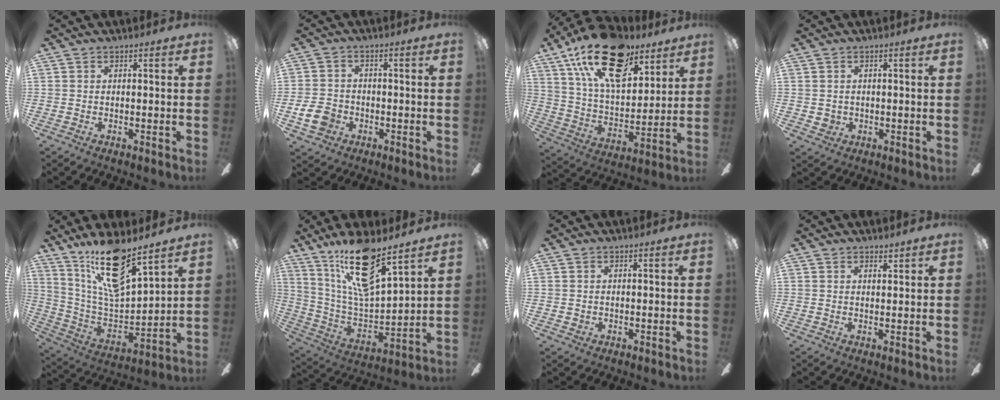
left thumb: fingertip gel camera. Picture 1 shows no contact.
{"total": 6.7, "force": [-2.5, 5.4, 3.2], "torque": [-0.070, 0.014, -0.046]}
{"total": 23.4, "force": [14.3, 11.6, 14.5], "torque": [-0.256, -0.071, 0.253]}
{"total": 2.0, "force": [0.1, 1.9, 0.5], "torque": [-0.011, 0.004, 0.001]}
{"total": 18.6, "force": [13.3, 5.6, 11.7], "torque": [-0.216, -0.087, 0.227]}
{"total": 19.2, "force": [13.4, 5.8, 12.6], "torque": [-0.238, -0.078, 0.228]}
{"total": 0.7, "force": [0.2, 0.6, 0.2], "torque": [-0.003, 0.005, 0.002]}
{"total": 1.7, "force": [1.5, 0.4, 0.7], "torque": [-0.008, -0.005, 0.025]}